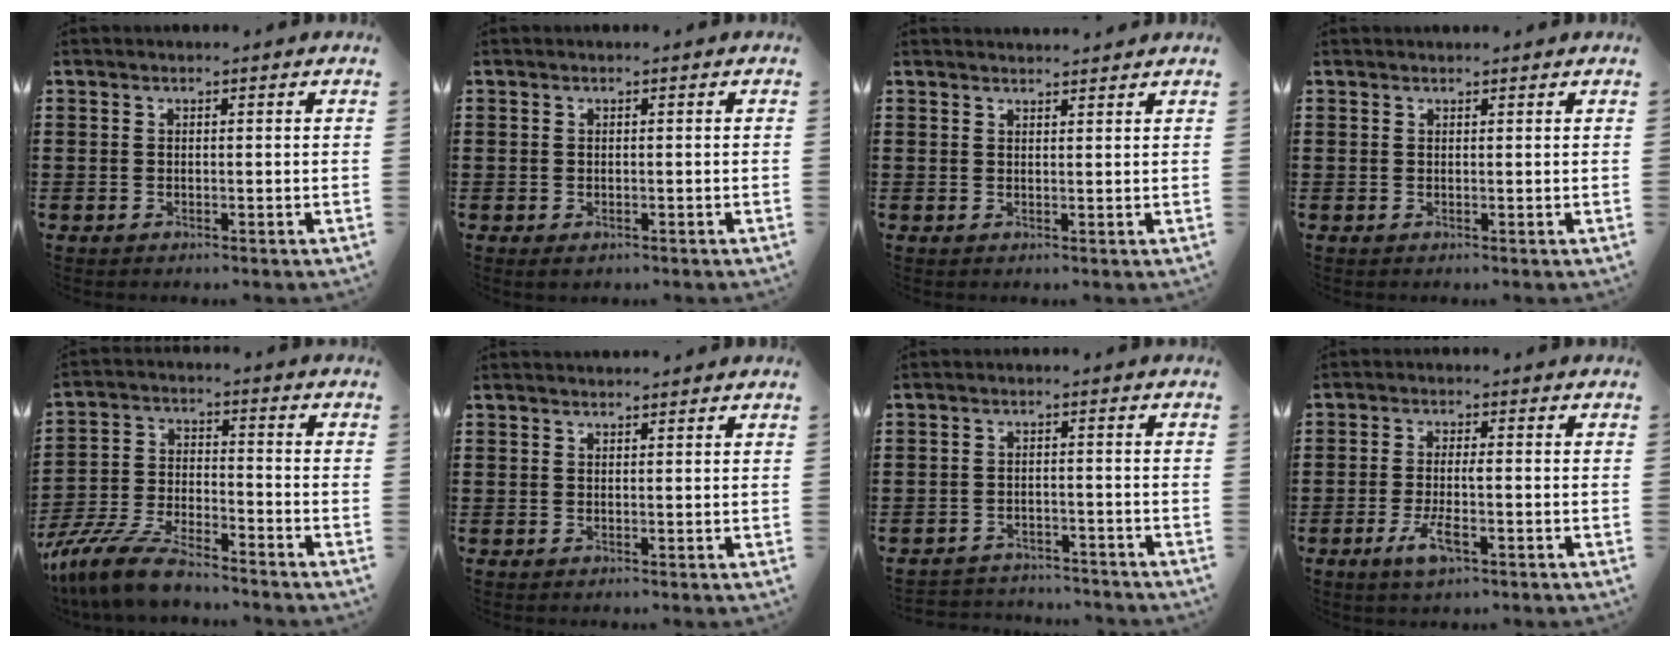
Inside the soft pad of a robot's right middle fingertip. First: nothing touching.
{"total": 0.0}
{"total": 1.6, "force": [1.5, 0.1, 0.2], "torque": [0.001, -0.002, 0.027]}
{"total": 0.5, "force": [0.5, 0.1, 0.0], "torque": [0.006, -0.003, 0.008]}
{"total": 9.0, "force": [-8.1, 1.5, 3.6], "torque": [-0.084, 0.011, -0.161]}
{"total": 0.9, "force": [0.9, 0.1, 0.0], "torque": [-0.002, -0.001, 0.018]}
{"total": 2.8, "force": [-2.7, 0.3, -0.1], "torque": [-0.004, 0.000, -0.060]}
{"total": 4.3, "force": [-1.5, 1.2, 3.8], "torque": [-0.083, -0.004, -0.035]}